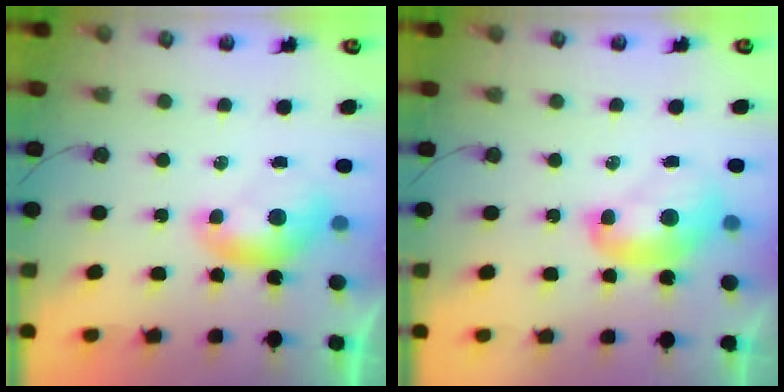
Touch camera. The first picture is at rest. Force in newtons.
{"total": 2.4, "press": 2.4, "slide": 0.3}